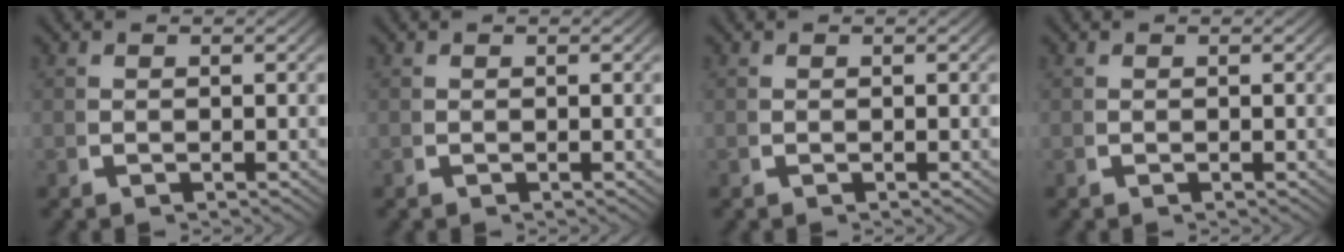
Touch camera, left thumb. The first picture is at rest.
{"total": 0.0}
{"total": 0.0}
{"total": 0.0}